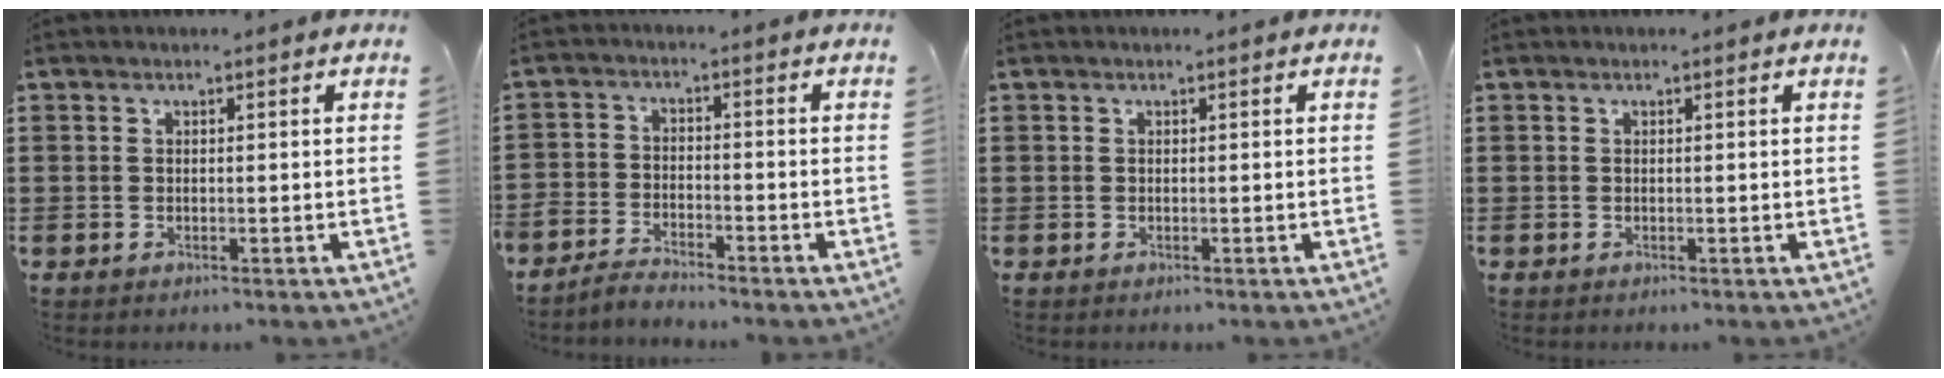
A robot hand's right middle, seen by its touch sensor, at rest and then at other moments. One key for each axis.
{"total": 3.3, "fx": -3.3, "fy": 0.5, "fz": -0.1, "tx": -0.013, "ty": 0.003, "tz": -0.073}
{"total": 0.0}
{"total": 0.0}